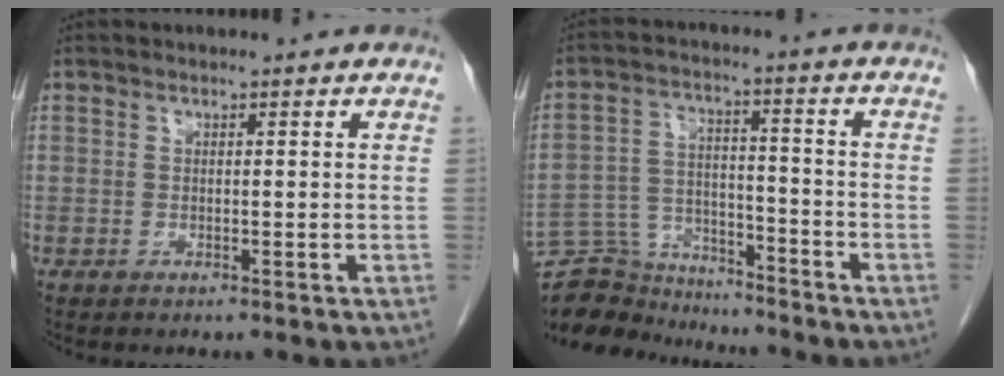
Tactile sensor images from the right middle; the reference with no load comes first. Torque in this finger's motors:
{"motor_torque": [-0.15, -0.12, 0.02, -0.07]}